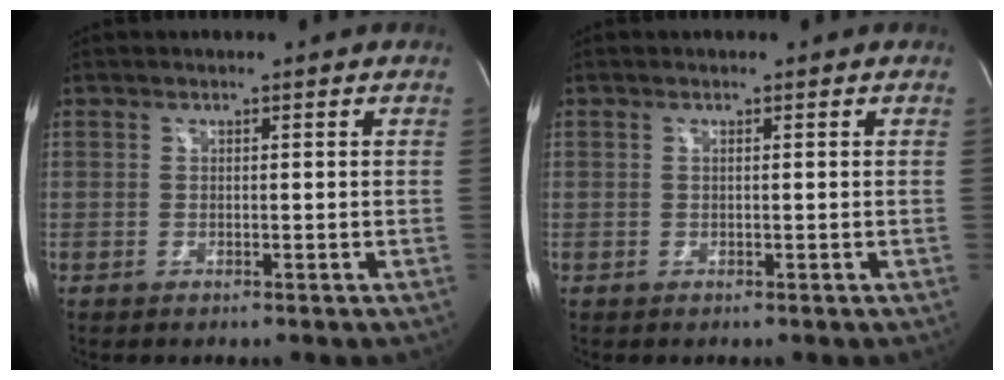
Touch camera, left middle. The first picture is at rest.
{"total": 0.0}